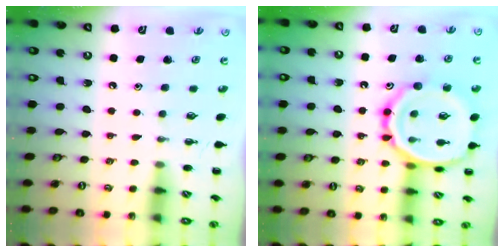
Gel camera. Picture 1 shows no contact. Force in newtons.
{"total": 19.3, "press": 19.3, "slide": 1.6}